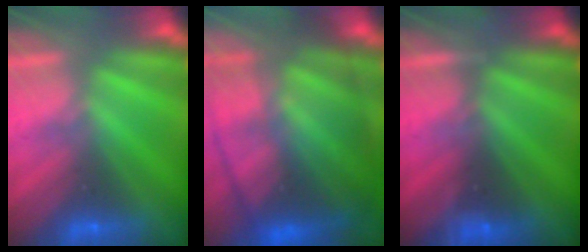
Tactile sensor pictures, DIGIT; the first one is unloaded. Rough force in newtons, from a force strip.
{"total": 7.7}
{"total": 3.5}